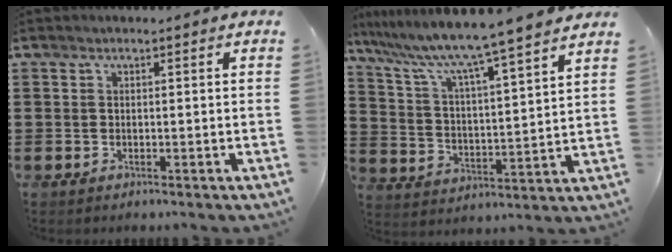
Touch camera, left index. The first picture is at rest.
{"total": 8.2, "force": [7.3, -1.1, 3.6], "torque": [-0.103, -0.058, 0.116]}